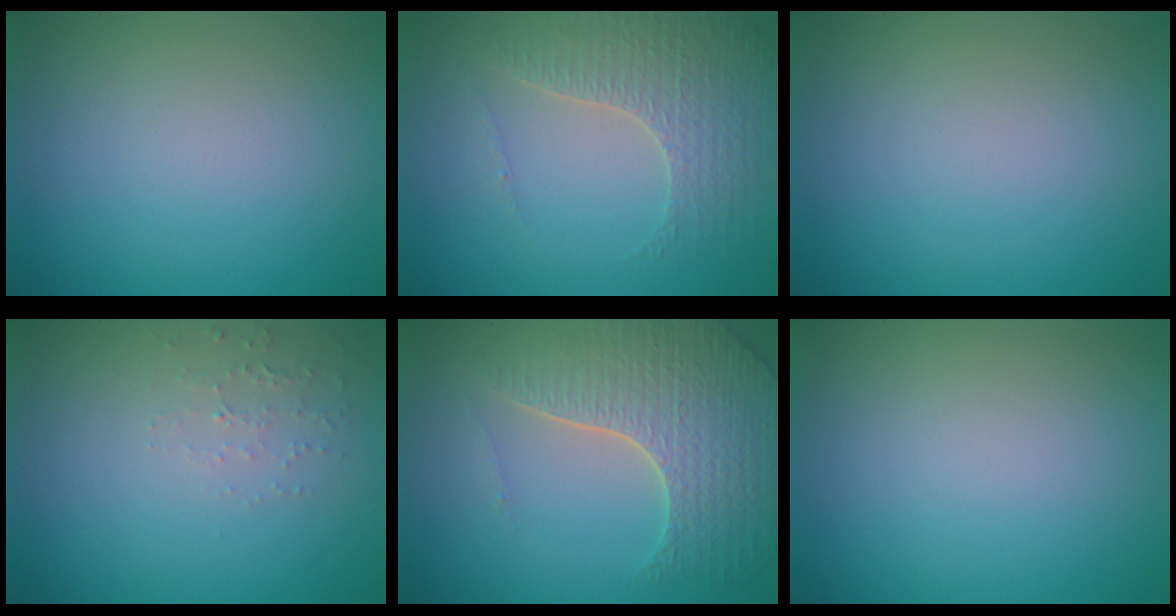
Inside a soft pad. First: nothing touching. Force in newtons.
{"total": 3.3, "press": 3.3, "slide": 0.6}
{"total": 0.0}
{"total": 1.3, "press": 1.3, "slide": 0.4}
{"total": 6.4, "press": 5.0, "slide": 4.0}
{"total": 0.0}